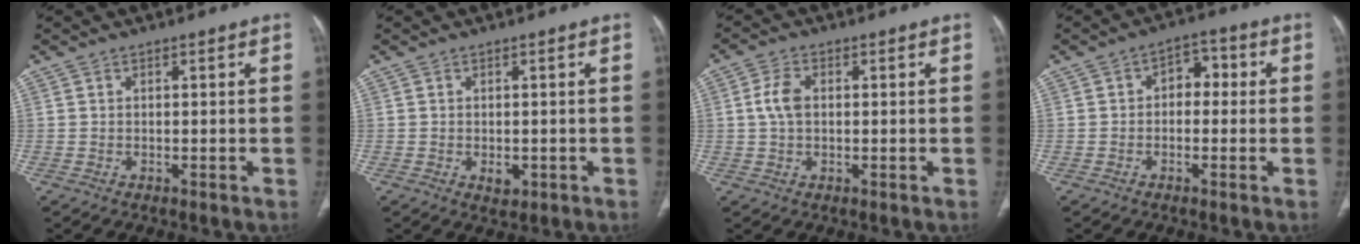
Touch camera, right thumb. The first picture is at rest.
{"total": 2.0, "force": [-0.6, 1.3, 1.4], "torque": [-0.012, -0.001, -0.004]}
{"total": 4.4, "force": [0.5, 2.8, 3.4], "torque": [-0.075, 0.007, 0.006]}
{"total": 5.1, "force": [0.2, 3.5, 3.7], "torque": [-0.026, 0.020, -0.009]}